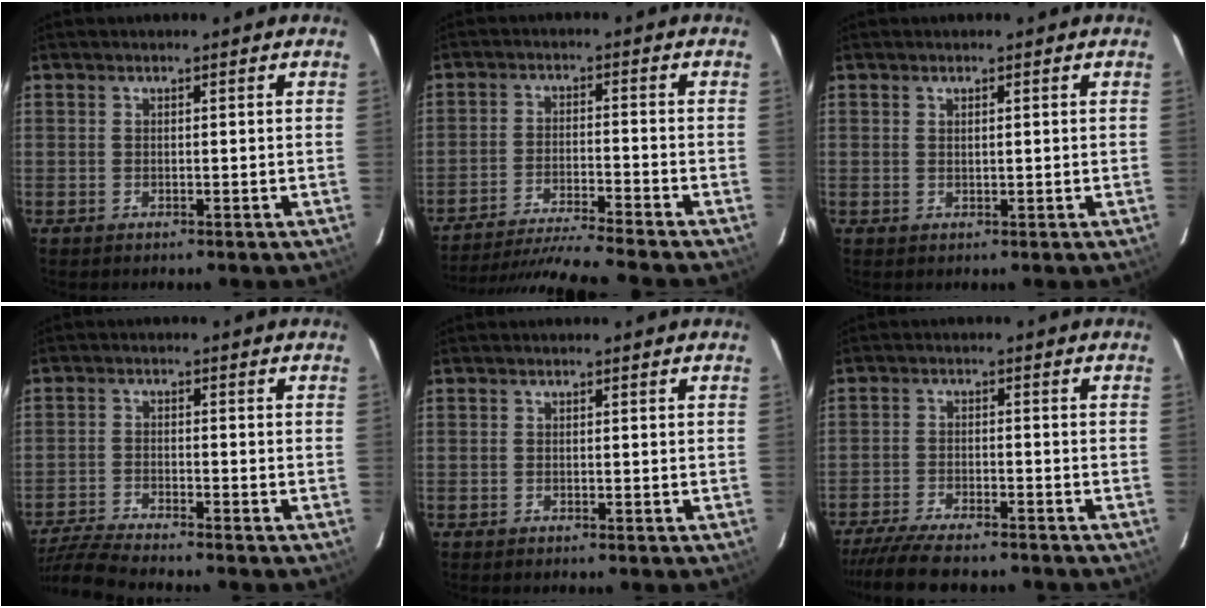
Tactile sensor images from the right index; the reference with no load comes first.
{"total": 14.7, "force": [-13.4, -1.6, 5.8], "torque": [-0.128, -0.019, -0.223]}
{"total": 0.9, "force": [0.4, 0.3, 0.7], "torque": [-0.012, 0.002, 0.009]}
{"total": 9.9, "force": [-9.0, 0.1, 4.1], "torque": [-0.110, -0.017, -0.166]}
{"total": 0.0}
{"total": 13.3, "force": [-11.7, 2.5, 5.9], "torque": [-0.131, -0.027, -0.189]}